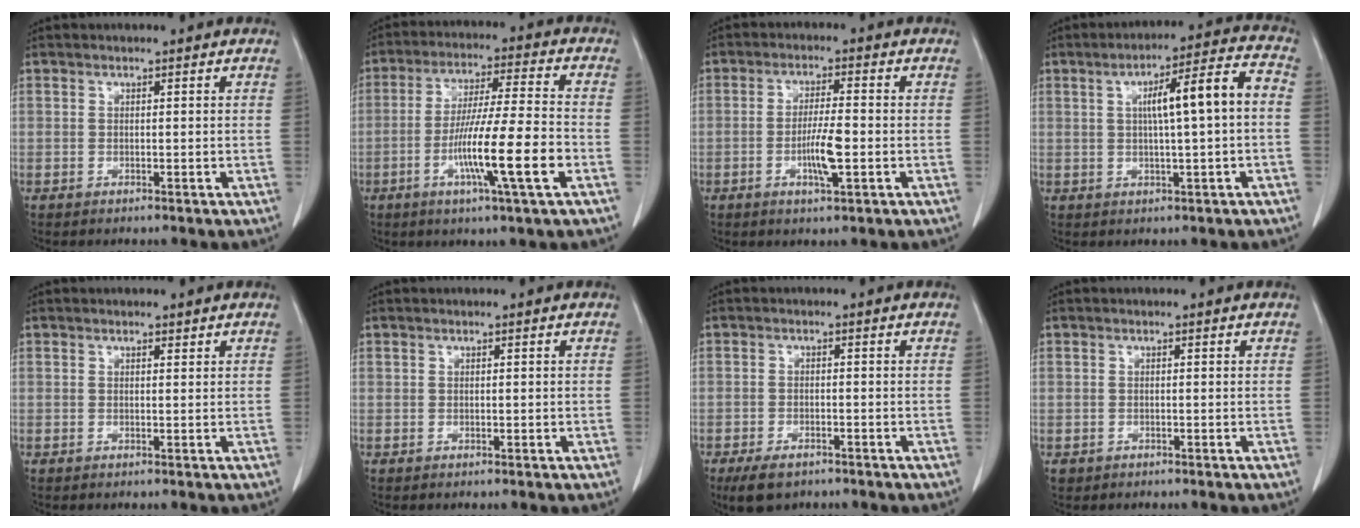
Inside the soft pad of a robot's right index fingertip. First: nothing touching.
{"total": 13.1, "force": [-4.2, -0.3, 12.4], "torque": [-0.219, -0.008, -0.077]}
{"total": 5.7, "force": [-1.4, 0.7, 5.5], "torque": [-0.102, -0.003, -0.023]}
{"total": 10.0, "force": [0.9, 0.7, 9.9], "torque": [-0.148, 0.027, 0.015]}
{"total": 0.7, "force": [0.6, 0.2, 0.2], "torque": [-0.004, -0.002, 0.011]}
{"total": 0.0}
{"total": 4.7, "force": [-3.4, 2.3, 2.4], "torque": [-0.041, -0.006, -0.050]}
{"total": 1.0, "force": [-0.2, 0.9, -0.1], "torque": [0.008, 0.007, -0.003]}